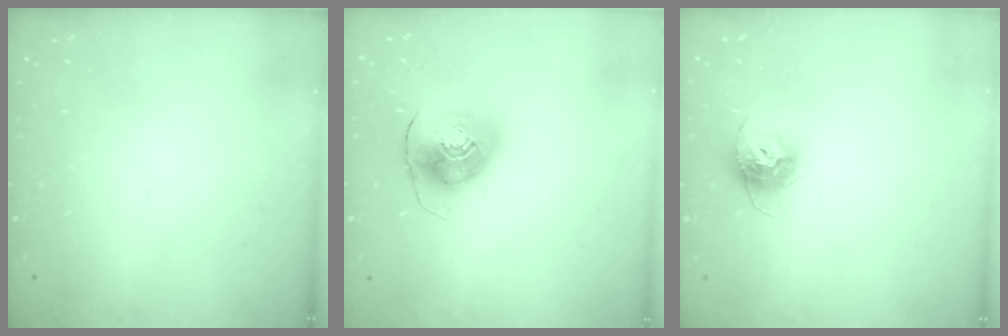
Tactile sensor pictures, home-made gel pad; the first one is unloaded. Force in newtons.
{"total": 10.2, "press": 10.1, "slide": 1.5}
{"total": 10.4, "press": 10.4, "slide": 0.5}